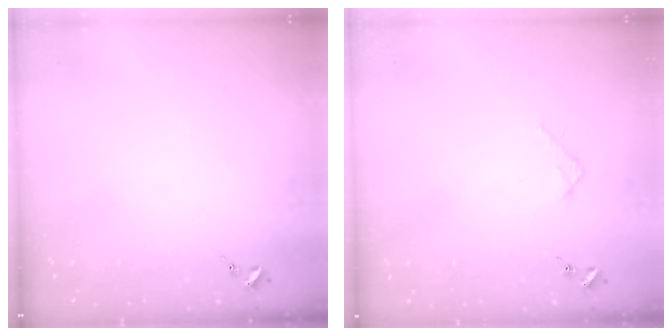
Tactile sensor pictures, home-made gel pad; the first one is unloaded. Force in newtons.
{"total": 2.7, "press": 2.7, "slide": 0.3}